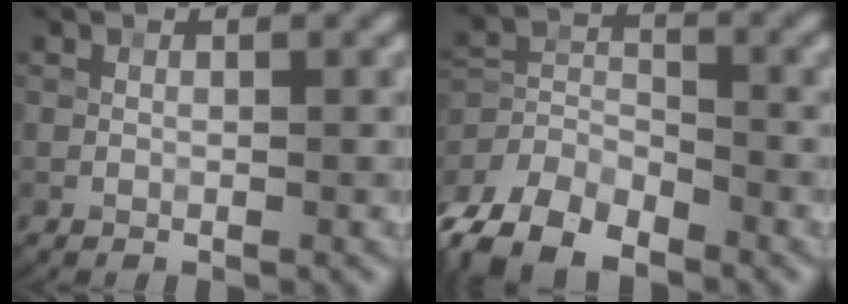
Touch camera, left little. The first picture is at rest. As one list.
[{"total": 8.0, "force": [-6.3, 3.9, 3.1], "torque": [-0.045, -0.009, -0.120]}]